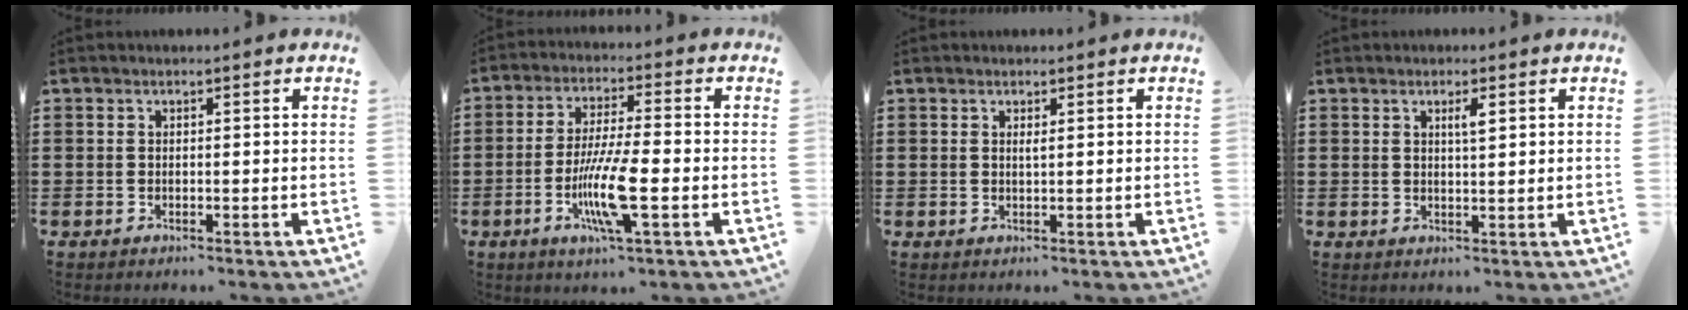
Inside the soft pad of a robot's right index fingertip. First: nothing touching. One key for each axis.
{"total": 9.8, "fx": -2.9, "fy": 1.6, "fz": 9.2, "tx": -0.182, "ty": -0.014, "tz": -0.055}
{"total": 0.6, "fx": 0.2, "fy": 0.1, "fz": 0.6, "tx": -0.011, "ty": -0.001, "tz": 0.005}
{"total": 2.0, "fx": 0.8, "fy": 0.4, "fz": 1.8, "tx": -0.036, "ty": 0.003, "tz": 0.013}